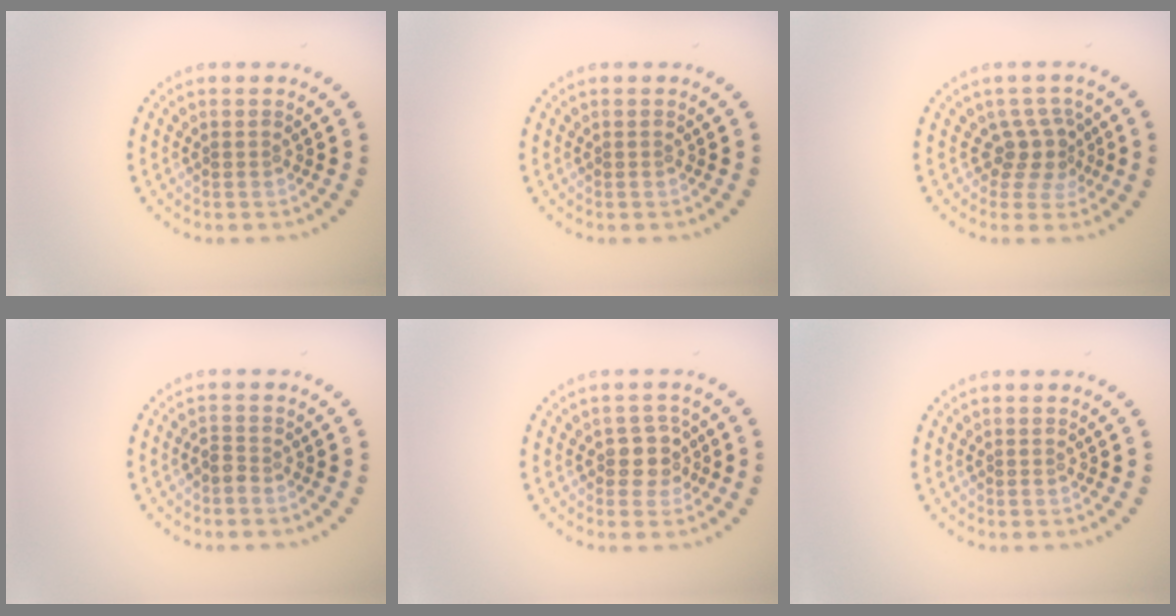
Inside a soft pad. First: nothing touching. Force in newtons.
{"total": 0.0}
{"total": 2.6, "press": 1.8, "slide": 1.9}
{"total": 1.2, "press": 0.9, "slide": 0.8}
{"total": 2.4, "press": 2.1, "slide": 1.1}
{"total": 0.0}